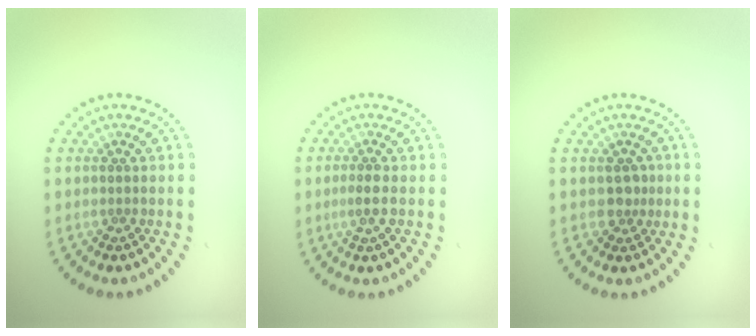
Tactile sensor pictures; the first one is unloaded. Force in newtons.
{"total": 1.3, "press": 1.2, "slide": 0.5}
{"total": 1.5, "press": 1.4, "slide": 0.7}